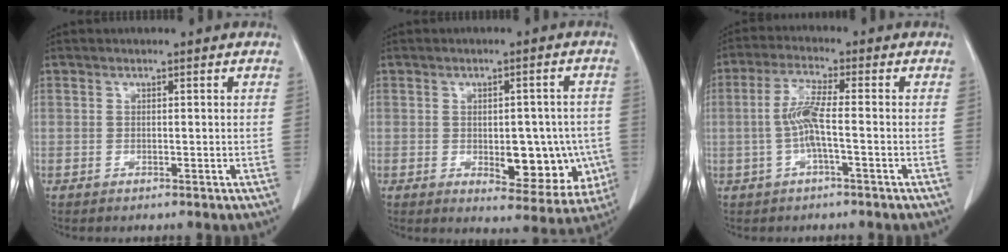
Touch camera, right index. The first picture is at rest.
{"total": 11.1, "force": [-2.2, 5.5, 9.4], "torque": [-0.104, 0.005, -0.013]}
{"total": 5.4, "force": [-0.9, 0.3, 5.3], "torque": [-0.114, 0.008, -0.019]}